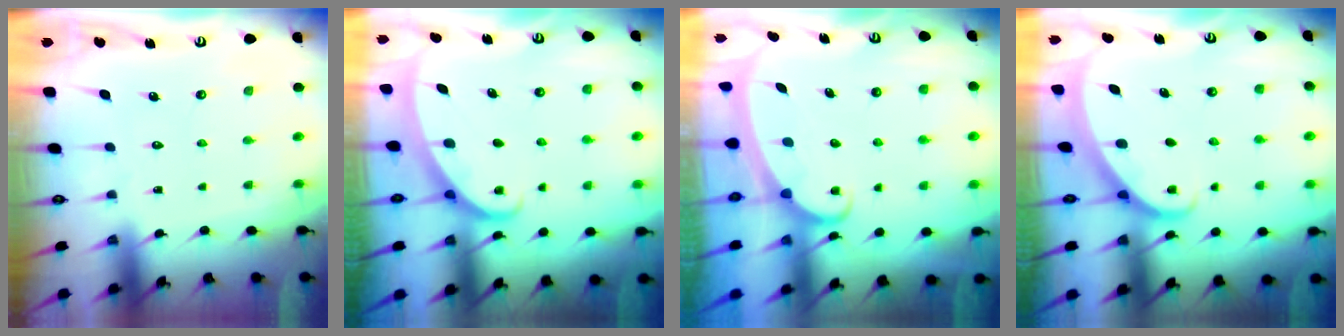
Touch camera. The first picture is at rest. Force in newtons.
{"total": 3.0, "press": 3.0, "slide": 0.1}
{"total": 2.4, "press": 2.4, "slide": 0.3}
{"total": 1.8, "press": 1.8, "slide": 0.1}